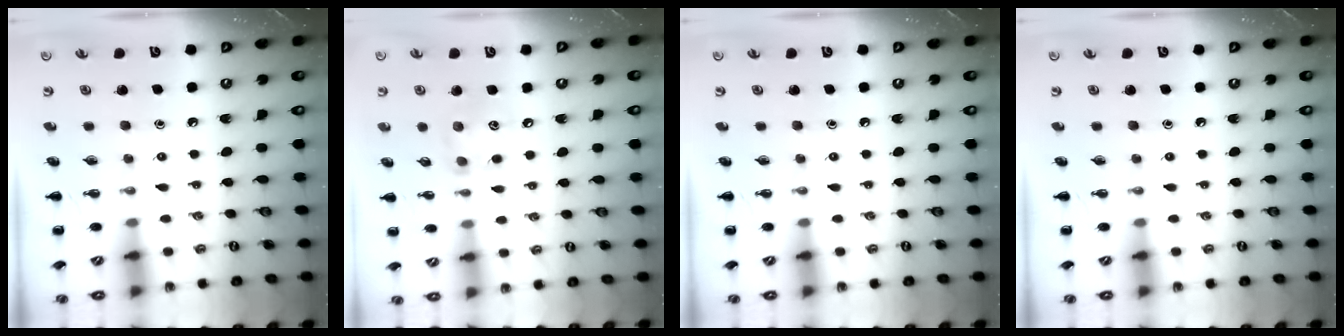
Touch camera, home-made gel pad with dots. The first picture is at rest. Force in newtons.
{"total": 6.3, "press": 6.3, "slide": 0.4}
{"total": 0.0}
{"total": 0.0}